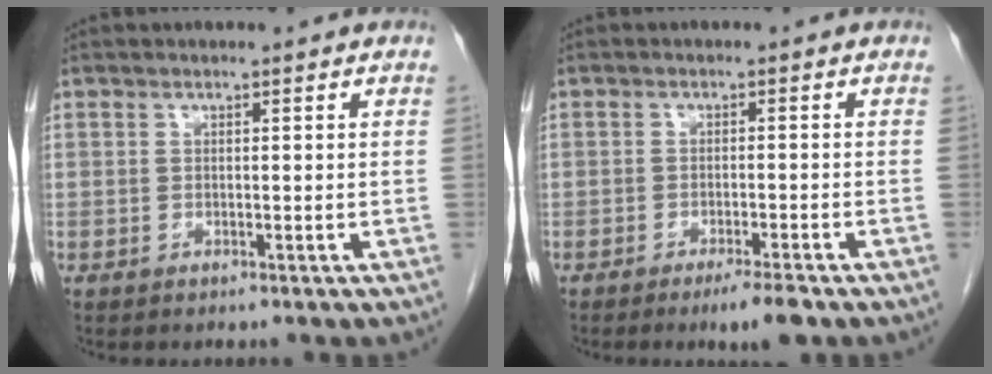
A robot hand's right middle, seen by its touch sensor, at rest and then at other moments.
{"total": 4.0, "force": [-2.8, 0.1, 2.9], "torque": [-0.046, -0.010, -0.042]}